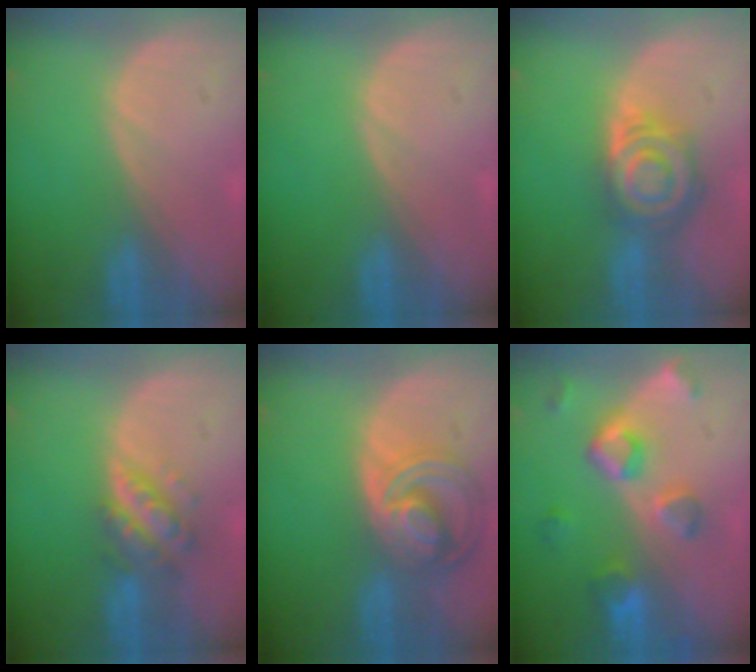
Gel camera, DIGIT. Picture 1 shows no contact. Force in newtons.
{"total": 0.0}
{"total": 8.0, "press": 7.0, "slide": 3.8}
{"total": 5.5, "press": 5.1, "slide": 2.0}
{"total": 8.7, "press": 7.5, "slide": 4.4}
{"total": 7.7, "press": 7.0, "slide": 3.2}